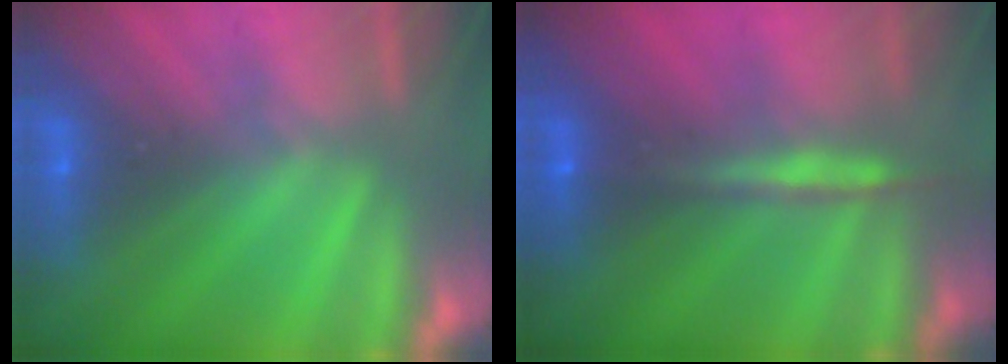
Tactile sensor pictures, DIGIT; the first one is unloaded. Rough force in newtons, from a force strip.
{"total": 8.0}